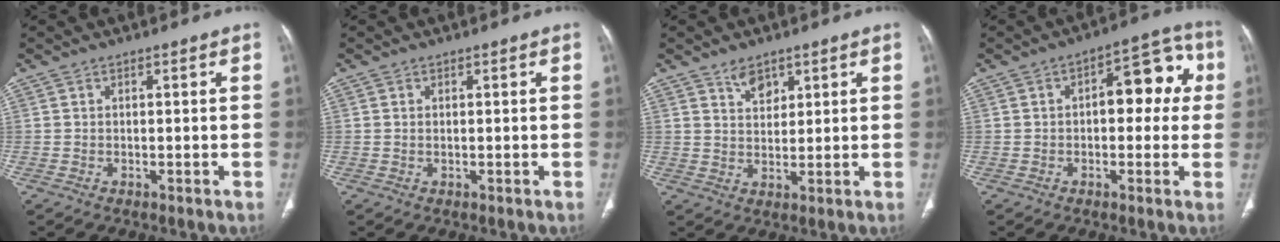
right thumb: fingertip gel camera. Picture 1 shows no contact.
{"total": 0.0}
{"total": 4.1, "force": [2.8, 2.4, 1.8], "torque": [-0.013, -0.022, 0.053]}
{"total": 11.2, "force": [1.3, 6.1, 9.3], "torque": [-0.076, 0.036, 0.009]}